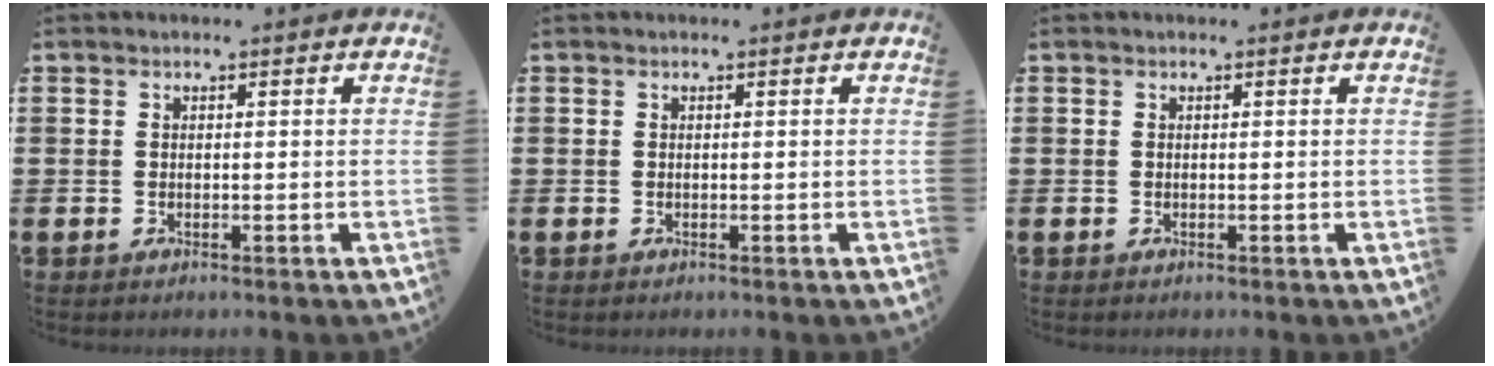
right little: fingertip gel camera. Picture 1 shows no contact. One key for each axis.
{"total": 0.0}
{"total": 0.0}